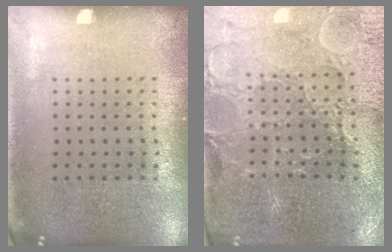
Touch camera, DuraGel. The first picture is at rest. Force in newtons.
{"total": 1.9, "press": 1.8, "slide": 0.5}